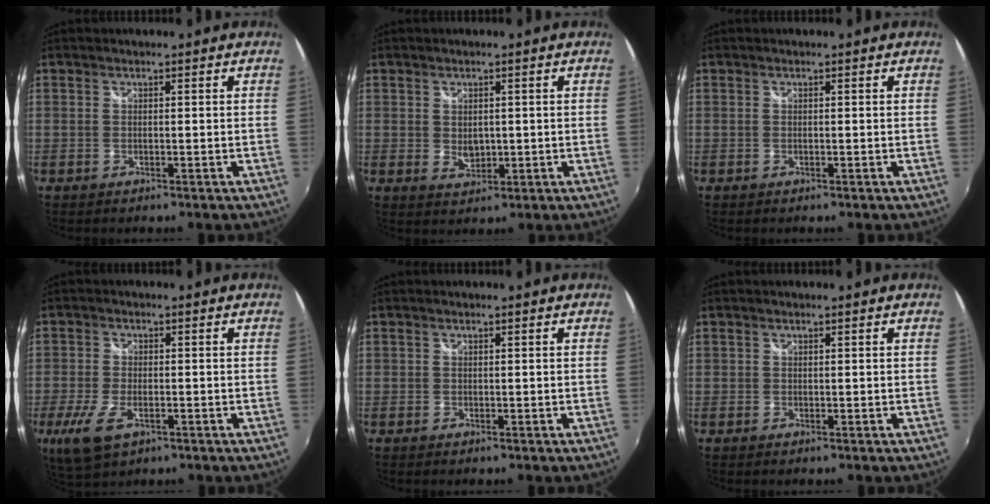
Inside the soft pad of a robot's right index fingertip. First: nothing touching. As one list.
[{"total": 3.1, "force": [0.1, 2.3, 2.0], "torque": [-0.031, -0.003, 0.003]}, {"total": 0.0}, {"total": 8.2, "force": [-3.7, 3.9, 6.1], "torque": [-0.144, -0.023, -0.066]}, {"total": 0.0}, {"total": 0.0}]